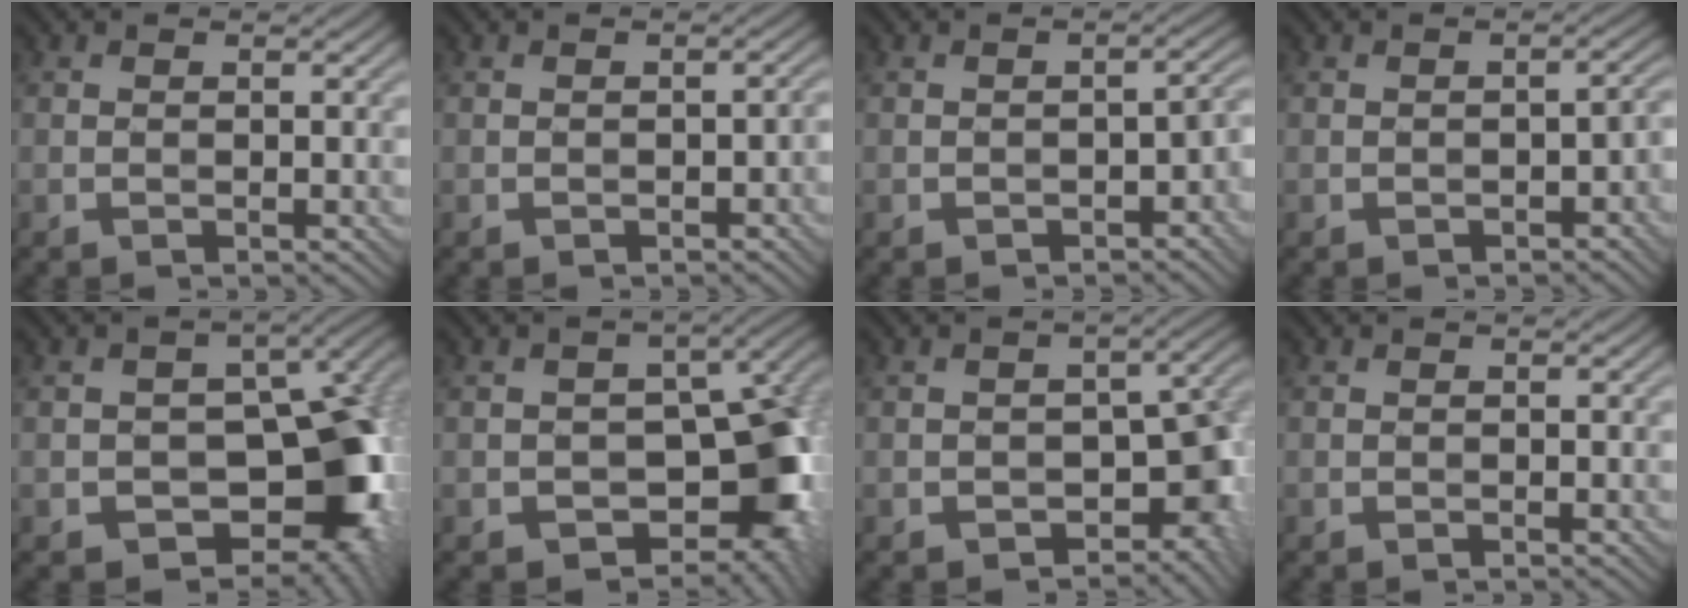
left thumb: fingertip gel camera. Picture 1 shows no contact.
{"total": 1.5, "force": [-0.8, 0.9, 0.9], "torque": [-0.019, -0.005, -0.007]}
{"total": 4.0, "force": [-2.1, 2.1, 2.7], "torque": [-0.031, -0.003, -0.029]}
{"total": 2.8, "force": [-1.5, 1.5, 1.8], "torque": [-0.025, -0.004, -0.019]}
{"total": 14.8, "force": [-4.5, 10.0, 9.9], "torque": [-0.102, -0.007, -0.062]}
{"total": 13.2, "force": [-3.9, 8.8, 9.1], "torque": [-0.089, -0.018, -0.048]}
{"total": 10.0, "force": [-3.5, 6.8, 6.4], "torque": [-0.072, -0.010, -0.038]}
{"total": 0.0}